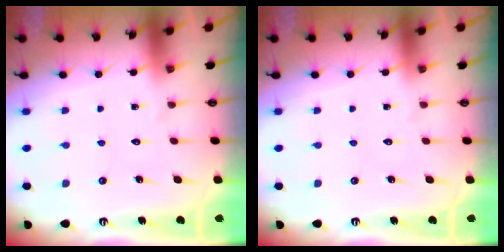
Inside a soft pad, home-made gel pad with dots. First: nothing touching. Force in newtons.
{"total": 0.0}